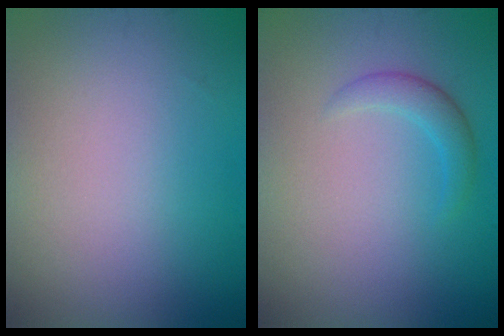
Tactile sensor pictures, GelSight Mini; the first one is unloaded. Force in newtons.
{"total": 1.8, "press": 1.8, "slide": 0.0}